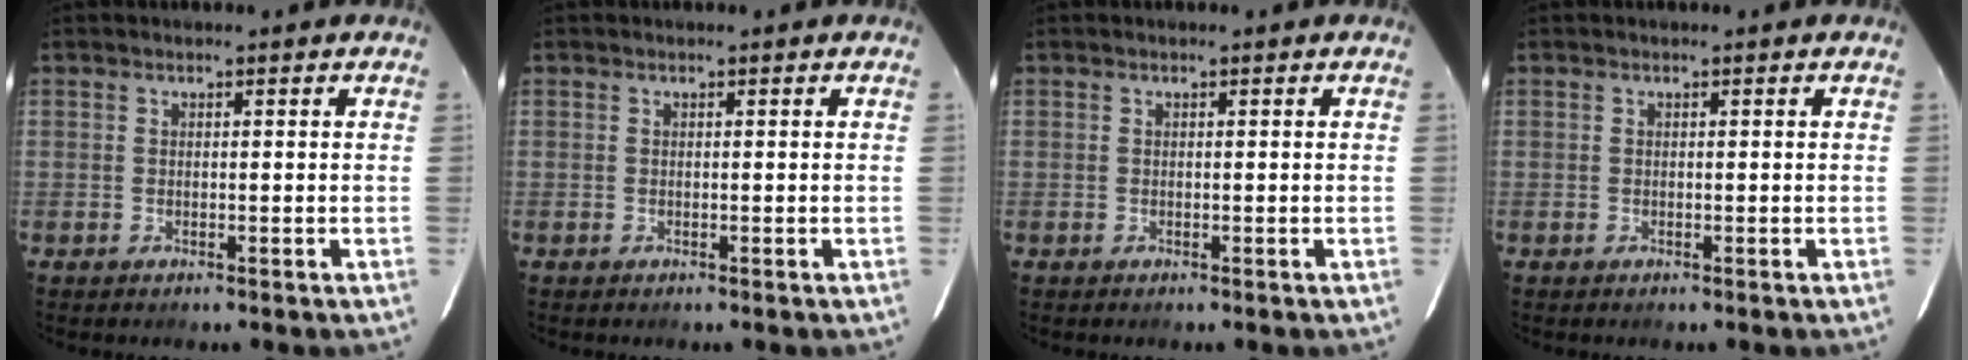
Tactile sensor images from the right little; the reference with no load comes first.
{"total": 0.0}
{"total": 0.0}
{"total": 0.0}